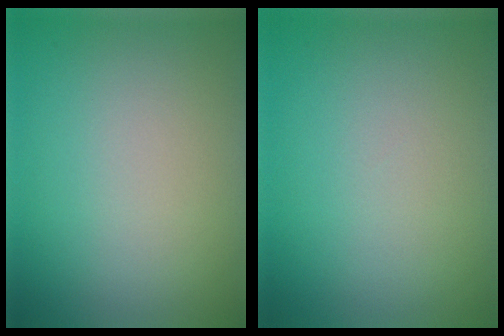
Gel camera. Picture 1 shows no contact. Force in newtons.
{"total": 0.0}